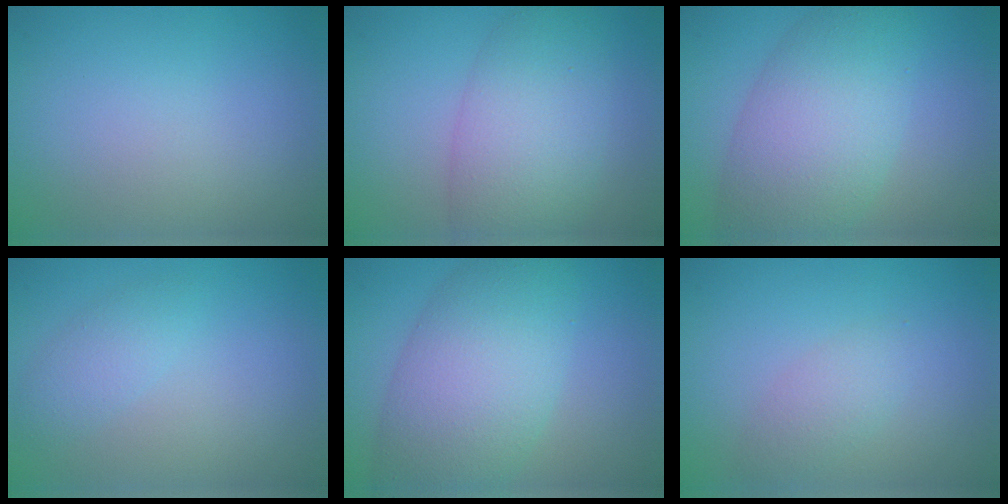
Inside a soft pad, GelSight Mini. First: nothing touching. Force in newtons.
{"total": 6.6, "press": 6.6, "slide": 0.4}
{"total": 7.9, "press": 7.9, "slide": 0.1}
{"total": 1.6, "press": 1.6, "slide": 0.0}
{"total": 8.4, "press": 8.4, "slide": 0.4}
{"total": 1.8, "press": 1.8, "slide": 0.1}